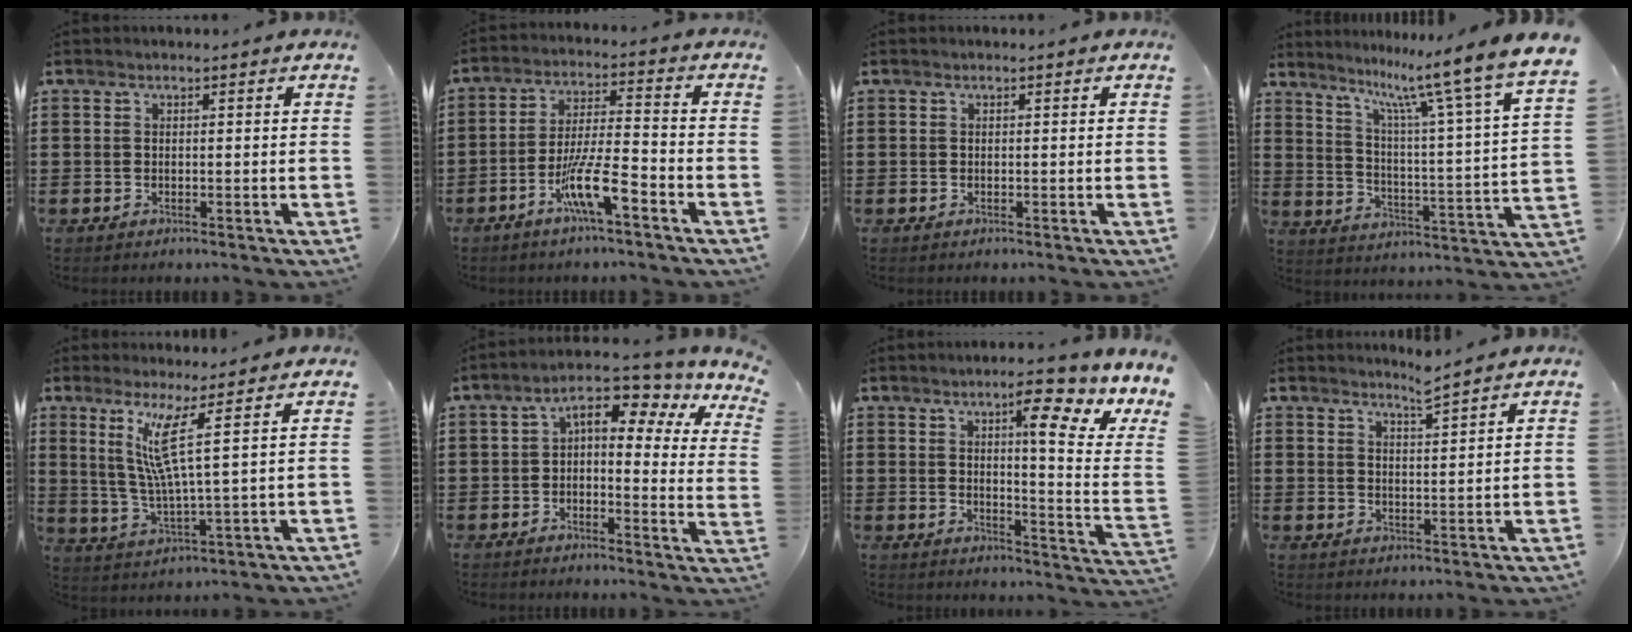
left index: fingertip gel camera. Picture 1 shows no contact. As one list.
[{"total": 9.0, "force": [-5.2, 1.2, 7.2], "torque": [-0.147, -0.001, -0.098]}, {"total": 0.0}, {"total": 9.4, "force": [7.7, -1.1, 5.2], "torque": [-0.112, -0.072, 0.111]}, {"total": 8.8, "force": [4.2, 0.1, 7.7], "torque": [-0.169, -0.012, 0.069]}, {"total": 6.6, "force": [3.3, 2.3, 5.2], "torque": [-0.086, -0.025, 0.041]}, {"total": 9.8, "force": [6.4, 1.3, 7.3], "torque": [-0.112, -0.035, 0.096]}, {"total": 3.2, "force": [2.9, -0.5, 1.2], "torque": [-0.029, -0.008, 0.053]}]